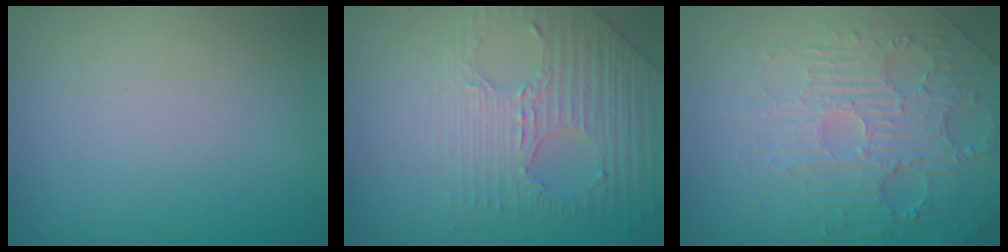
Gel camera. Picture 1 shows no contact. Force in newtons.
{"total": 4.4, "press": 3.1, "slide": 3.1}
{"total": 5.3, "press": 3.8, "slide": 3.6}